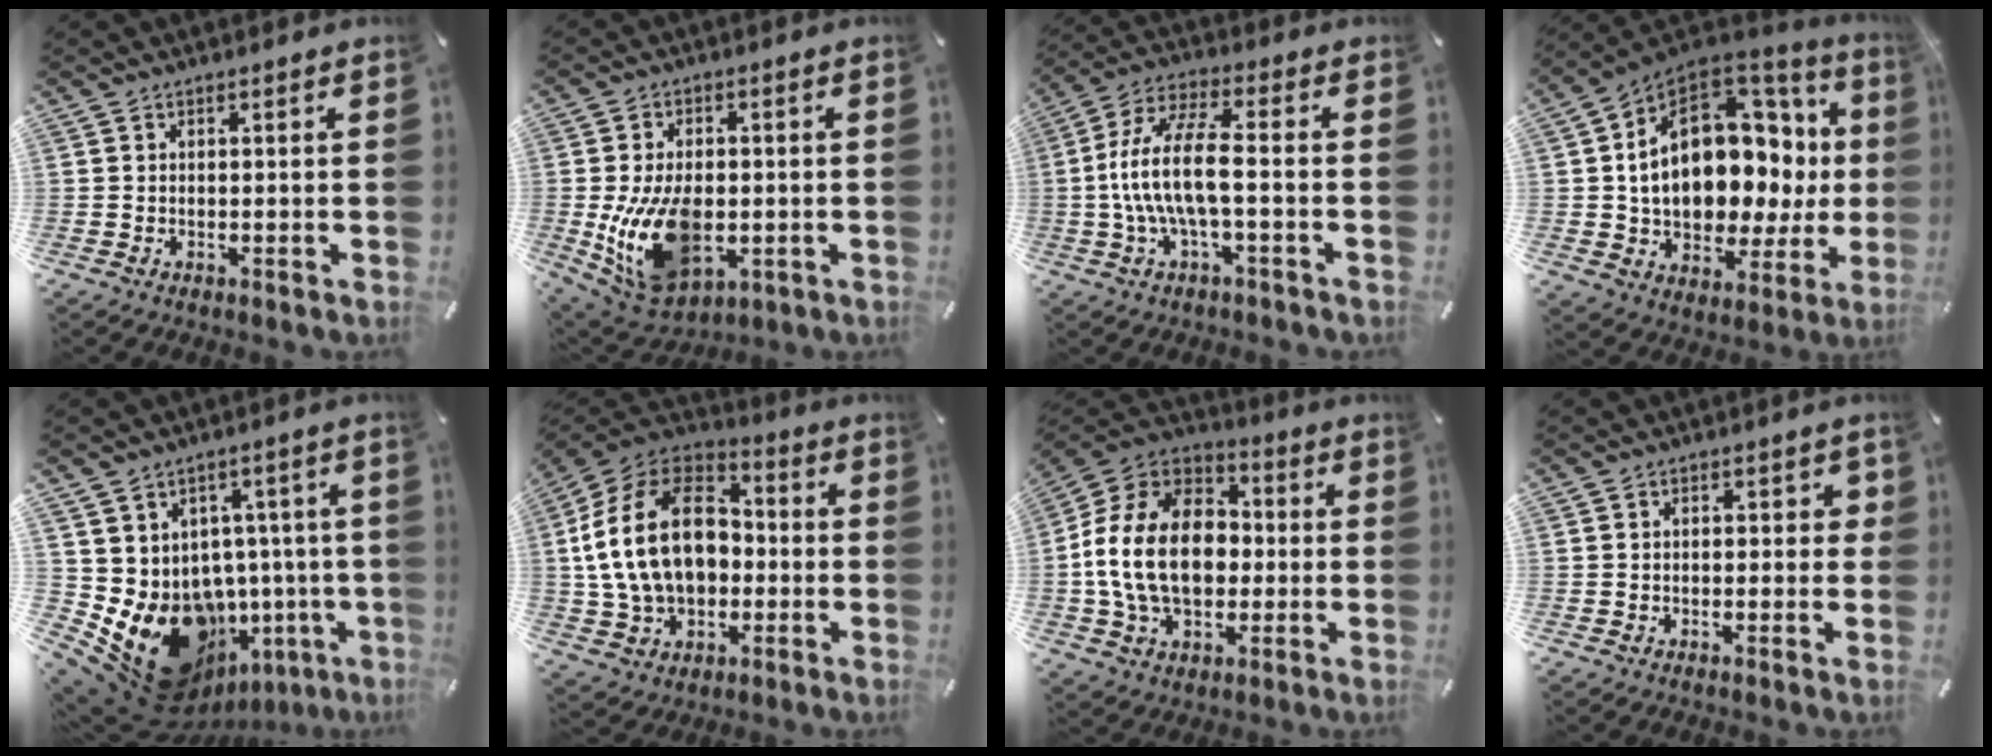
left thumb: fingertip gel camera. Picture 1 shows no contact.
{"total": 16.3, "force": [-2.4, 10.6, 12.1], "torque": [-0.233, -0.006, -0.037]}
{"total": 13.4, "force": [-1.4, 4.2, 12.6], "torque": [-0.260, -0.004, -0.031]}
{"total": 19.3, "force": [2.9, 12.6, 14.2], "torque": [-0.234, -0.030, 0.050]}
{"total": 16.8, "force": [-6.9, 10.8, 10.8], "torque": [-0.201, 0.001, -0.099]}
{"total": 21.2, "force": [0.0, 15.7, 14.3], "torque": [-0.302, 0.016, 0.001]}
{"total": 18.9, "force": [-2.1, 14.1, 12.4], "torque": [-0.275, 0.024, -0.038]}
{"total": 2.0, "force": [-0.2, 1.4, 1.5], "torque": [-0.020, 0.006, -0.007]}